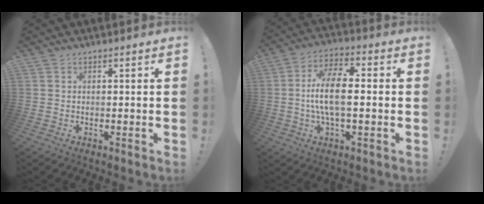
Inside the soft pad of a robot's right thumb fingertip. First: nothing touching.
{"total": 12.0, "force": [-0.8, 5.1, 10.8], "torque": [-0.204, 0.010, -0.015]}